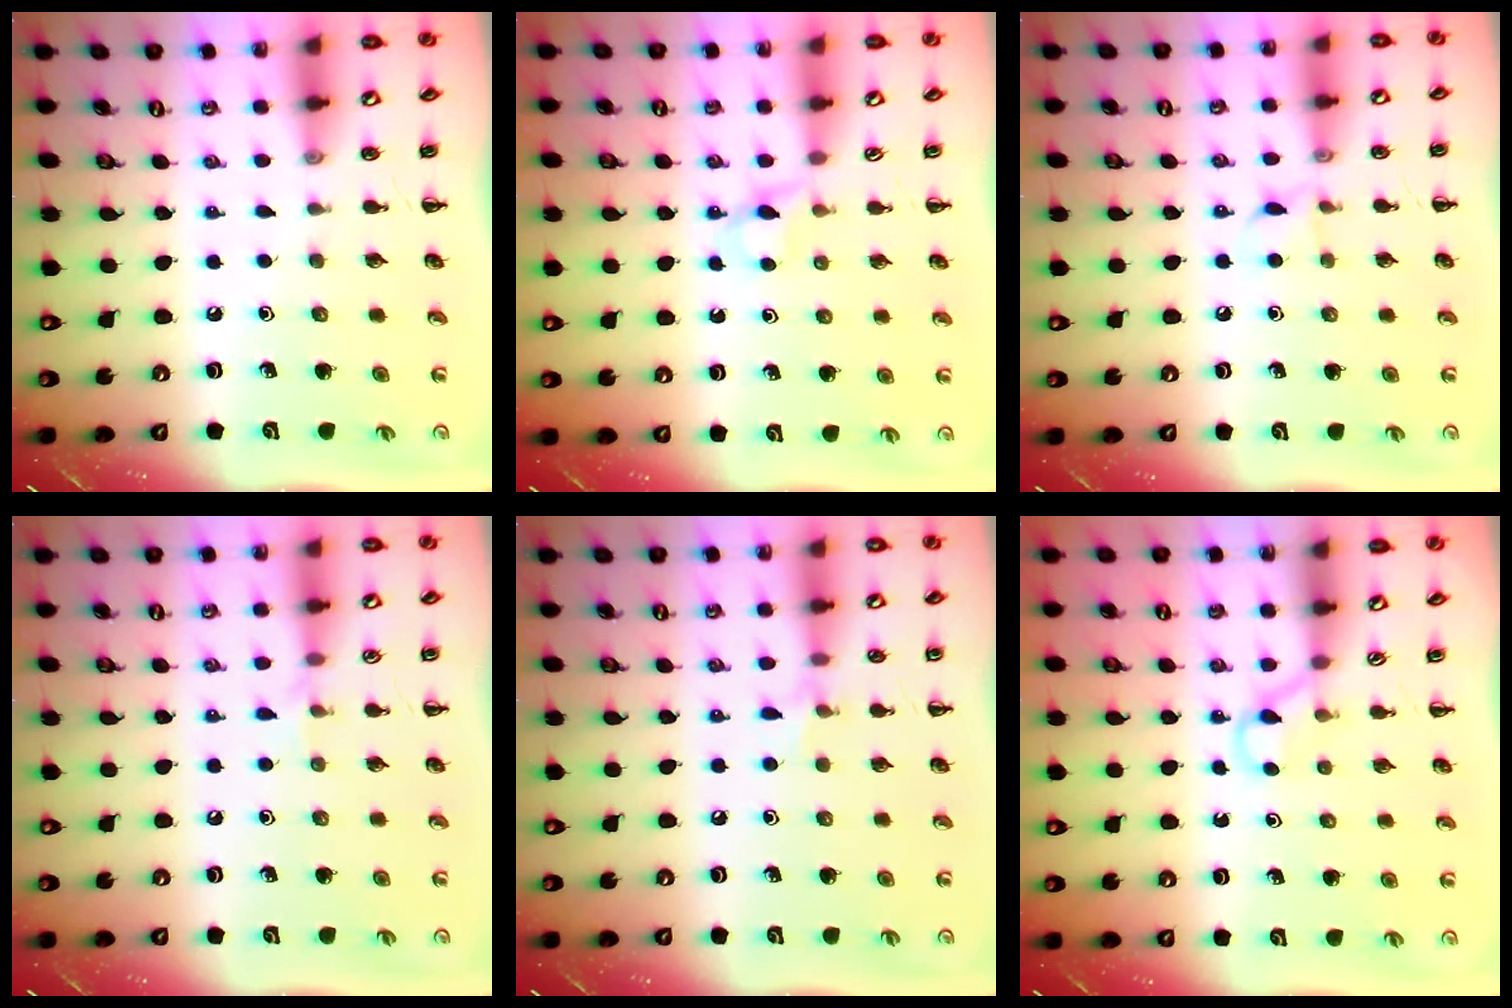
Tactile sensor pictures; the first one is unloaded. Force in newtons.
{"total": 3.1, "press": 2.8, "slide": 1.2}
{"total": 5.3, "press": 5.2, "slide": 1.3}
{"total": 4.4, "press": 4.2, "slide": 1.4}
{"total": 5.5, "press": 5.3, "slide": 1.5}
{"total": 2.6, "press": 2.5, "slide": 0.9}